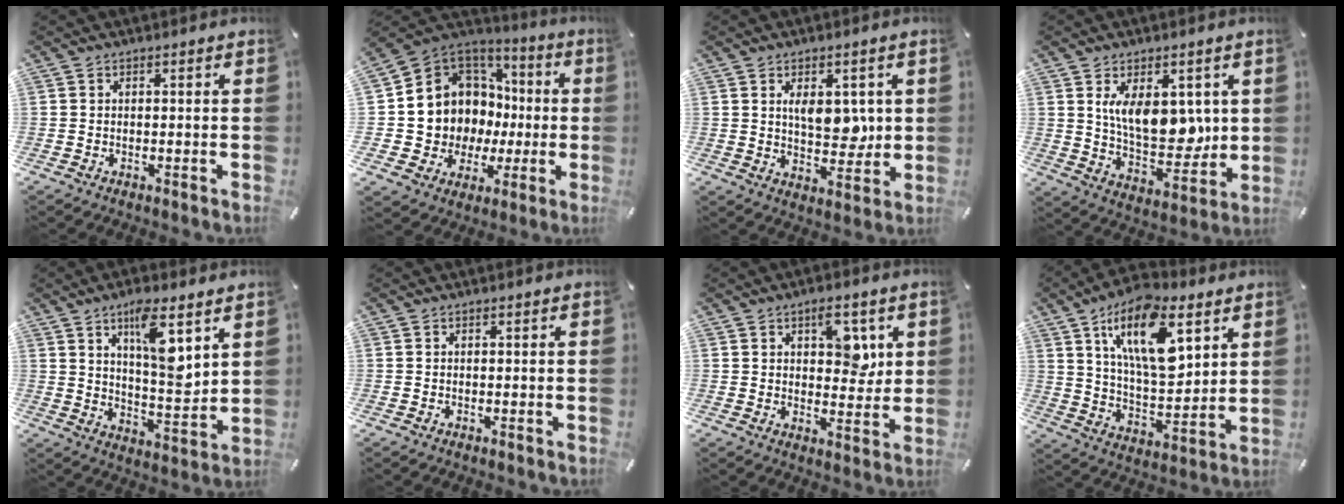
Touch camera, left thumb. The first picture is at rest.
{"total": 10.4, "force": [0.7, 10.4, 0.3], "torque": [-0.013, -0.049, 0.036]}
{"total": 8.0, "force": [1.8, 4.9, 6.1], "torque": [-0.075, -0.010, 0.027]}
{"total": 12.5, "force": [3.7, 7.6, 9.2], "torque": [-0.151, -0.023, 0.068]}
{"total": 12.1, "force": [6.5, 3.8, 9.5], "torque": [-0.153, -0.036, 0.110]}
{"total": 0.0}
{"total": 8.2, "force": [3.2, 4.8, 5.8], "torque": [-0.059, -0.014, 0.046]}
{"total": 19.2, "force": [9.4, 9.1, 14.1], "torque": [-0.250, -0.029, 0.156]}